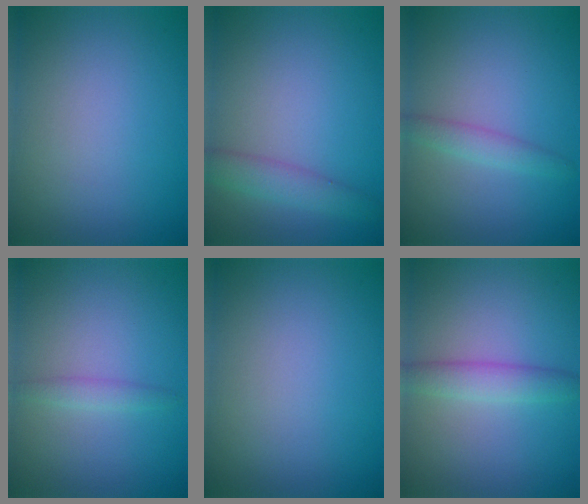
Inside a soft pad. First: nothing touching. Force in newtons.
{"total": 2.5, "press": 2.5, "slide": 0.1}
{"total": 1.7, "press": 1.7, "slide": 0.1}
{"total": 1.3, "press": 1.3, "slide": 0.0}
{"total": 0.0}
{"total": 2.6, "press": 2.6, "slide": 0.1}